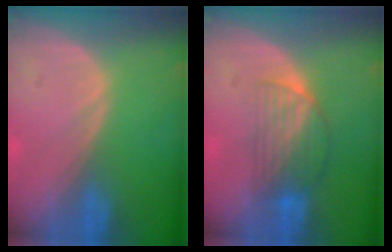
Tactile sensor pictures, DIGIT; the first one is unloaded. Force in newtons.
{"total": 6.5, "press": 5.5, "slide": 3.5}